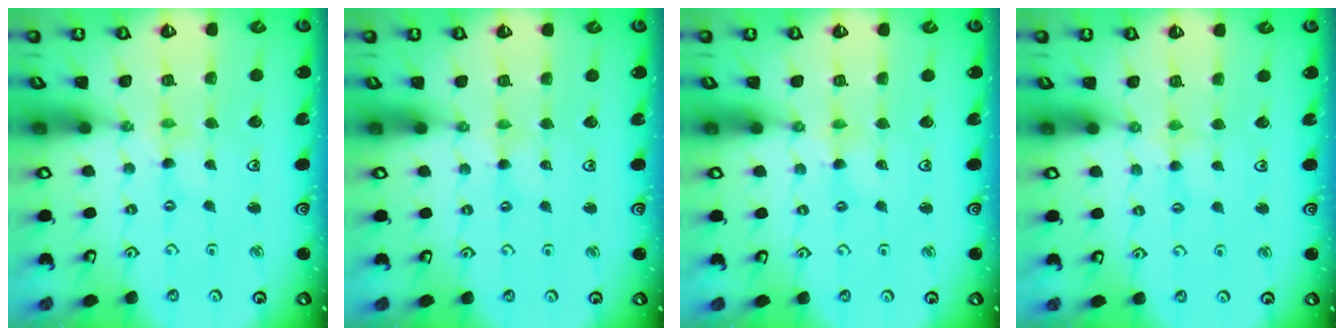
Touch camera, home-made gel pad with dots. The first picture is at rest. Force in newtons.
{"total": 0.7, "press": 0.7, "slide": 0.2}
{"total": 1.4, "press": 1.4, "slide": 0.2}
{"total": 2.8, "press": 2.8, "slide": 0.4}